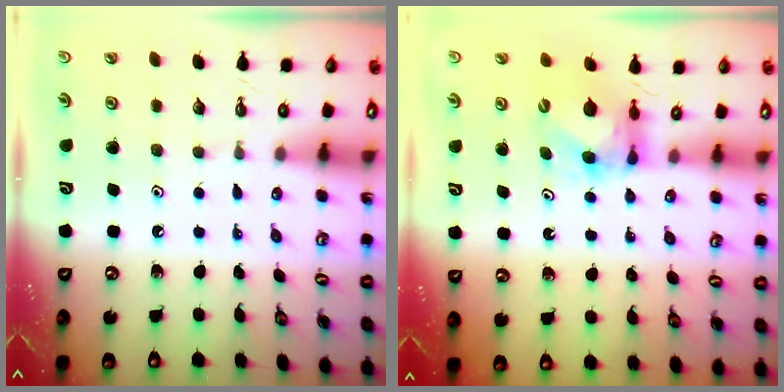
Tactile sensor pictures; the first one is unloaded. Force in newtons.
{"total": 6.5, "press": 6.5, "slide": 0.6}